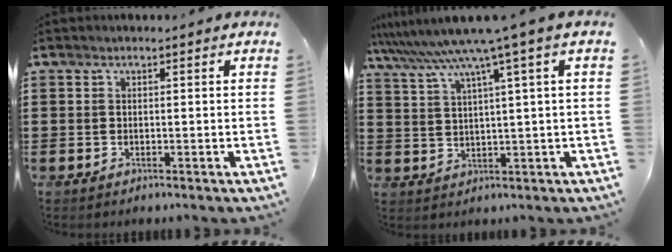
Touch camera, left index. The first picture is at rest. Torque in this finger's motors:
{"motor_torque": [2.14, 0.00, 0.53, 0.21]}